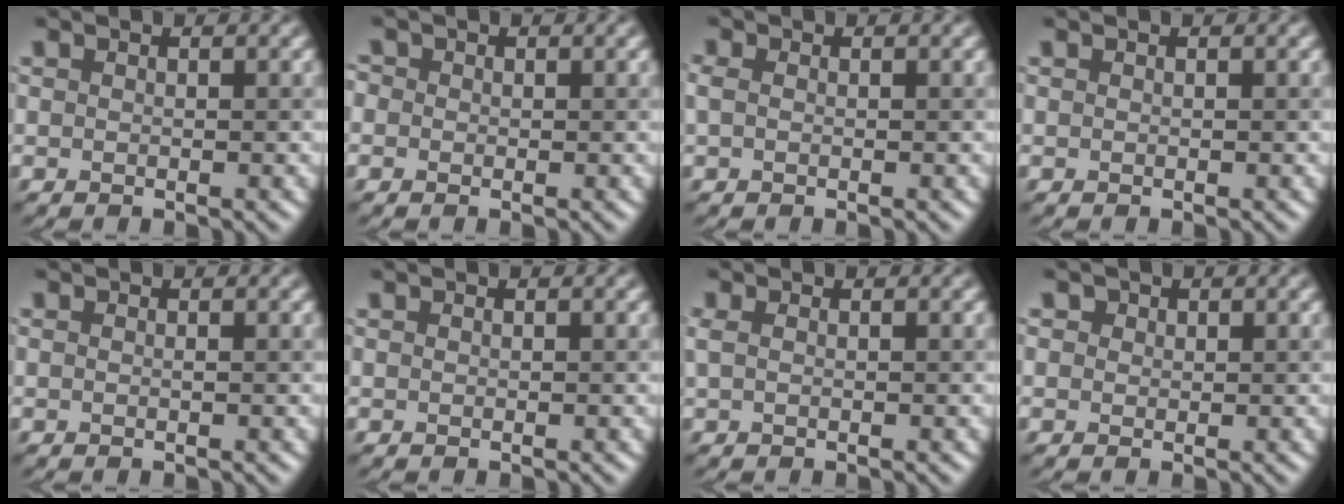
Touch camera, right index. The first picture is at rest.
{"total": 1.0, "force": [0.3, 0.9, 0.3], "torque": [-0.011, 0.002, -0.008]}
{"total": 0.9, "force": [0.1, 0.6, 0.7], "torque": [-0.019, 0.000, -0.003]}
{"total": 0.0}
{"total": 0.0}
{"total": 0.0}
{"total": 0.8, "force": [0.3, 0.3, 0.7], "torque": [-0.018, 0.000, 0.003]}
{"total": 1.3, "force": [0.7, 1.0, 0.4], "torque": [-0.003, 0.004, -0.005]}